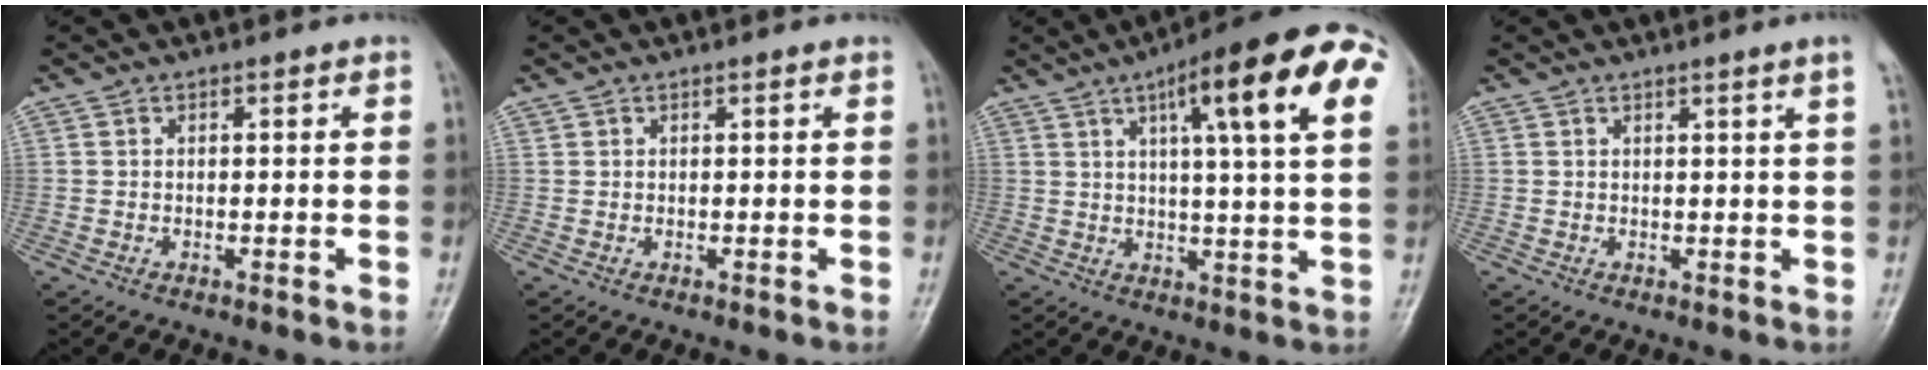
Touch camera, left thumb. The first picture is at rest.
{"total": 0.0}
{"total": 19.8, "force": [7.7, 3.7, 17.9], "torque": [-0.234, 0.006, 0.097]}
{"total": 2.2, "force": [1.3, -0.8, 1.6], "torque": [-0.026, -0.008, 0.022]}